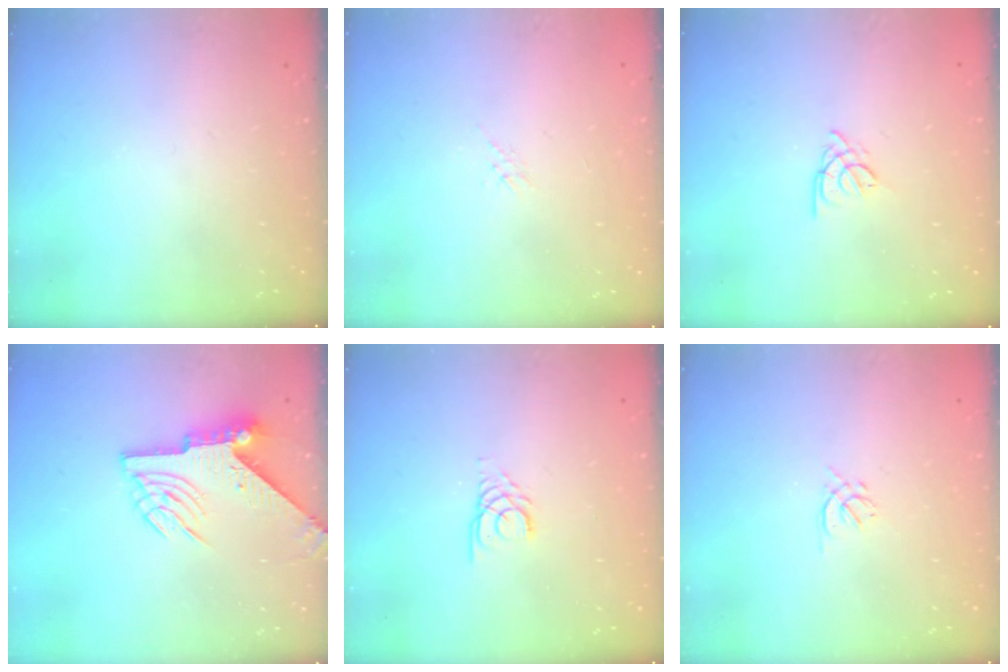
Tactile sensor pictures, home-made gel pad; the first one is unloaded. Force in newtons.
{"total": 1.7, "press": 1.6, "slide": 0.4}
{"total": 2.5, "press": 2.5, "slide": 0.7}
{"total": 7.8, "press": 7.7, "slide": 1.3}
{"total": 3.0, "press": 2.9, "slide": 0.3}
{"total": 1.6, "press": 1.5, "slide": 0.6}